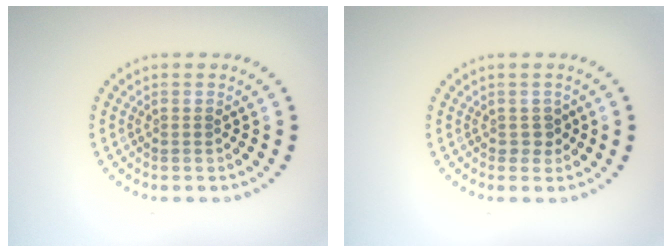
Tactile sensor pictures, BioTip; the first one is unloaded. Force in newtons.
{"total": 1.1, "press": 1.0, "slide": 0.6}